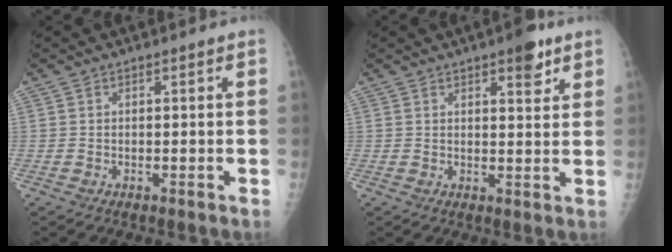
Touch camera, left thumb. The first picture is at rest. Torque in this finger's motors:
{"motor_torque": [0.75, 0.10, 0.45, -0.16, 0.06]}